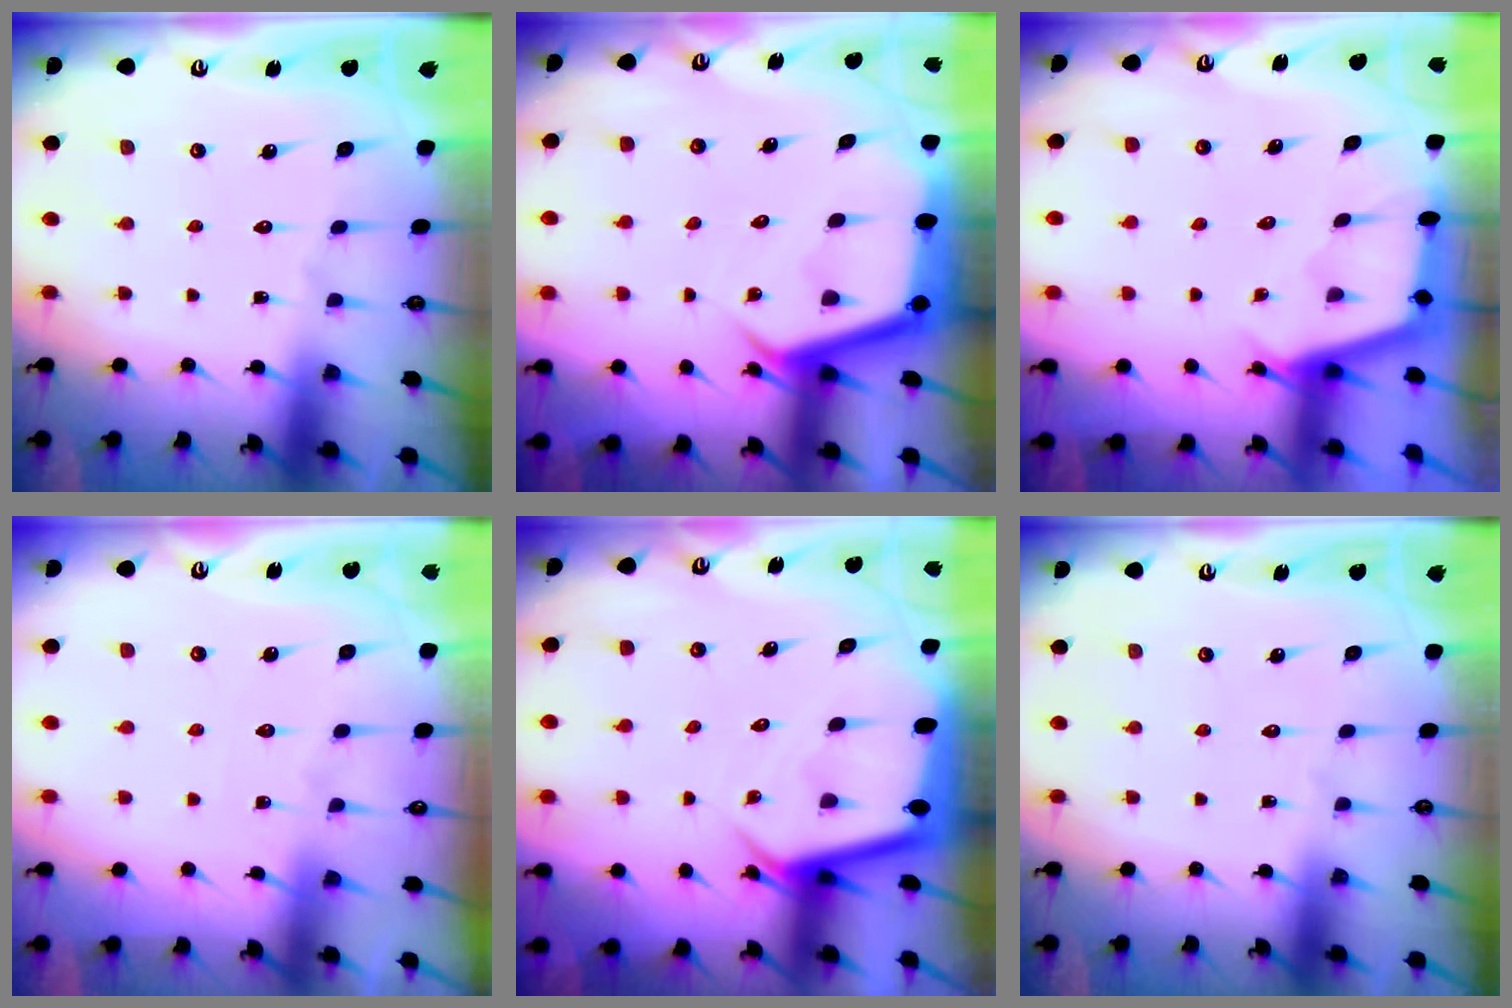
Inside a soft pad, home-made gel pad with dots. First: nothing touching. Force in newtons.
{"total": 5.1, "press": 5.1, "slide": 0.3}
{"total": 2.5, "press": 2.5, "slide": 0.1}
{"total": 2.3, "press": 2.3, "slide": 0.2}
{"total": 4.2, "press": 4.2, "slide": 0.5}
{"total": 0.0}